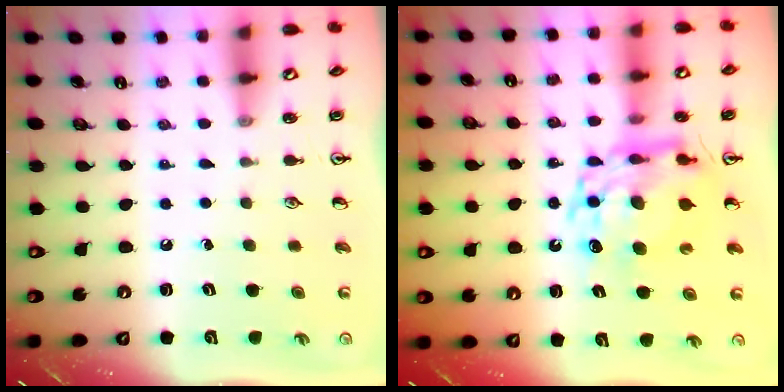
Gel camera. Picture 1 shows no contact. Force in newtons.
{"total": 13.6, "press": 13.5, "slide": 1.0}